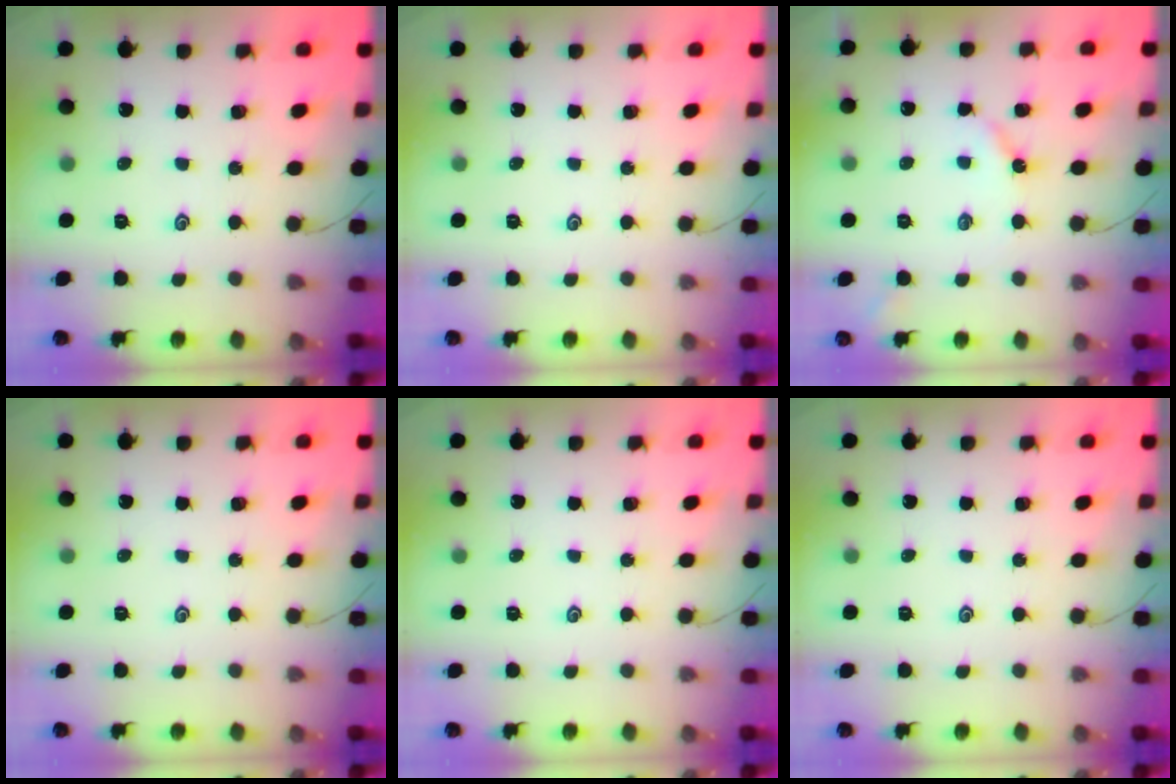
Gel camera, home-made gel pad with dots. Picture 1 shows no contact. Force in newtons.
{"total": 0.0}
{"total": 4.1, "press": 4.0, "slide": 0.6}
{"total": 0.0}
{"total": 0.0}
{"total": 0.0}